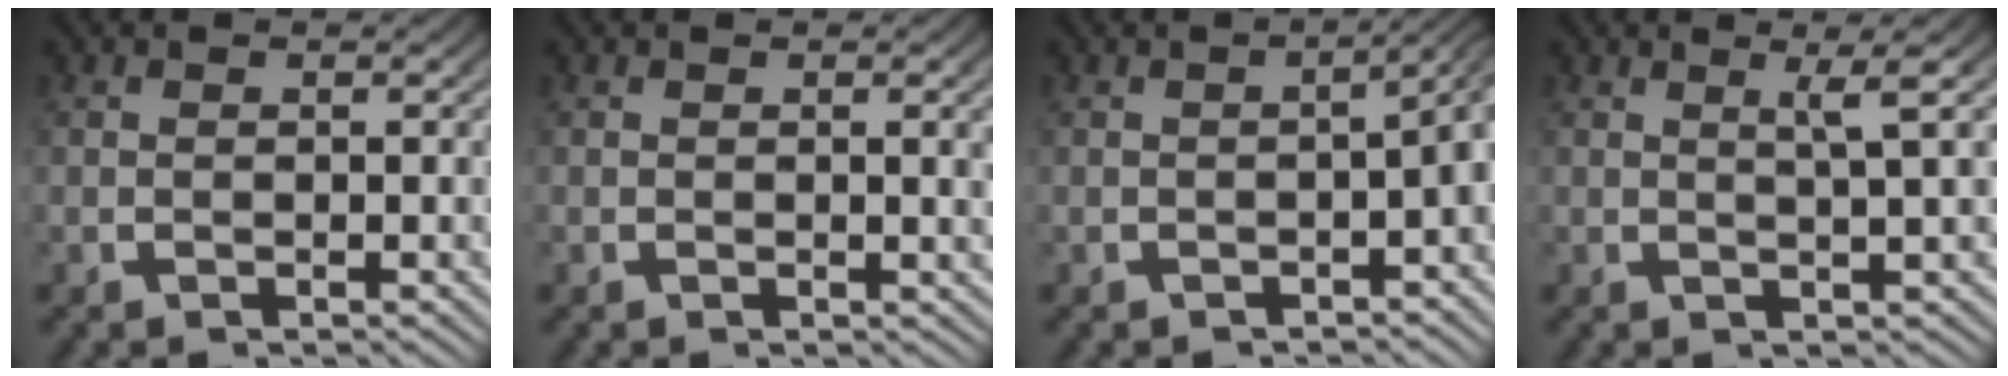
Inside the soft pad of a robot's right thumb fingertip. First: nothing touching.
{"total": 1.1, "force": [0.3, 0.0, 1.1], "torque": [-0.014, -0.001, 0.005]}
{"total": 5.0, "force": [-0.1, 2.6, 4.3], "torque": [-0.040, 0.018, -0.010]}
{"total": 2.8, "force": [1.3, -0.1, 2.5], "torque": [-0.034, 0.005, 0.022]}